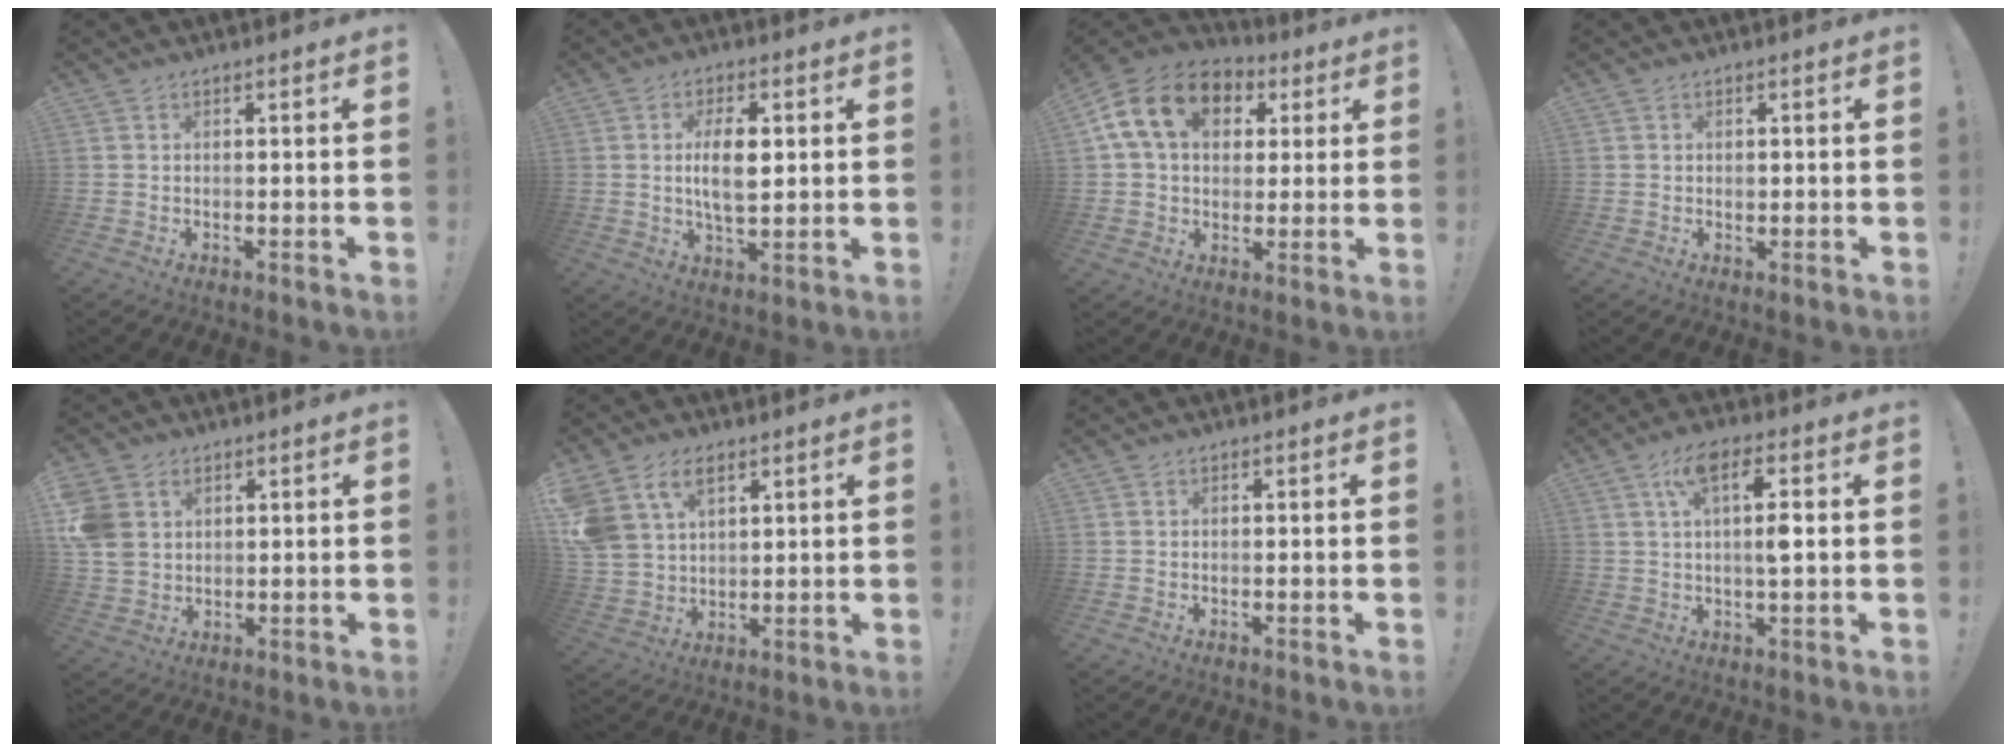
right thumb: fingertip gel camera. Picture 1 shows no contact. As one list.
[{"total": 9.3, "force": [1.3, 4.3, 8.1], "torque": [-0.147, -0.006, 0.015]}, {"total": 16.6, "force": [5.2, 11.9, 10.4], "torque": [-0.174, 0.004, 0.099]}, {"total": 0.8, "force": [-0.1, 0.7, 0.2], "torque": [-0.002, 0.001, -0.002]}, {"total": 8.8, "force": [3.0, 7.1, 4.2], "torque": [-0.090, -0.010, 0.063]}, {"total": 11.6, "force": [6.5, 7.7, 5.8], "torque": [-0.118, -0.023, 0.132]}, {"total": 0.0}, {"total": 9.0, "force": [2.4, 2.4, 8.3], "torque": [-0.135, 0.003, 0.035]}]